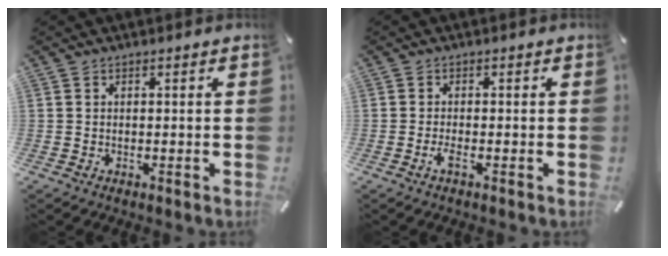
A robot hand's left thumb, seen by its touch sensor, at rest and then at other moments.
{"total": 2.0, "force": [-0.8, 0.3, 1.7], "torque": [-0.038, -0.004, -0.016]}